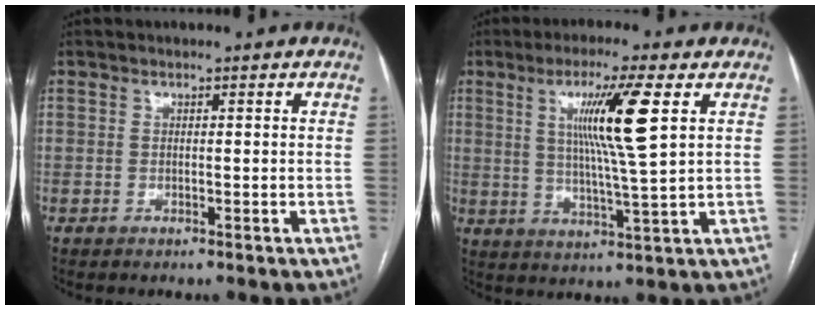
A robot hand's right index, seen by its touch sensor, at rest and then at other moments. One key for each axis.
{"total": 10.5, "fx": 3.3, "fy": -1.0, "fz": 9.9, "tx": -0.176, "ty": -0.004, "tz": 0.061}